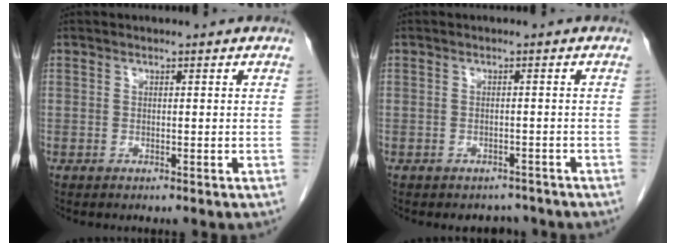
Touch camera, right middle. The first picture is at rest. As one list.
[{"total": 2.8, "force": [-2.4, 1.4, 0.0], "torque": [0.000, 0.003, -0.034]}]